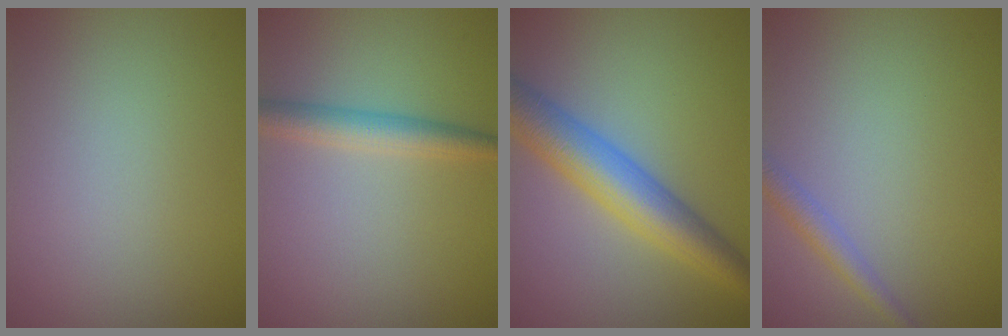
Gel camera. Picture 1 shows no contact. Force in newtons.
{"total": 2.8, "press": 2.8, "slide": 0.0}
{"total": 6.2, "press": 6.2, "slide": 0.1}
{"total": 1.8, "press": 1.8, "slide": 0.1}